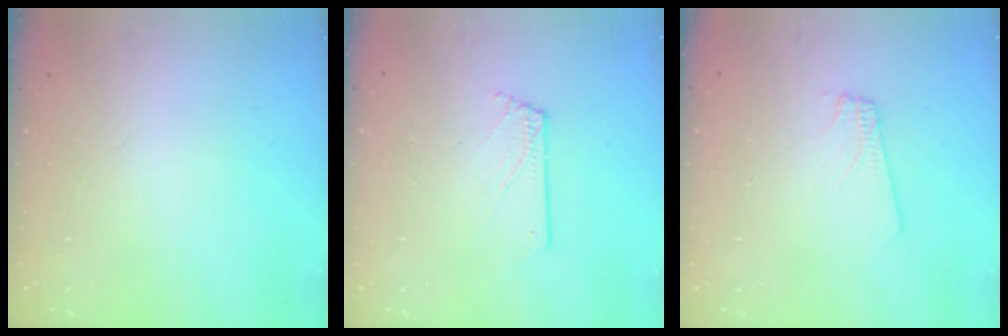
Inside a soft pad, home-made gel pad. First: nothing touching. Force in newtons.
{"total": 1.3, "press": 1.3, "slide": 0.1}
{"total": 1.8, "press": 1.8, "slide": 0.1}